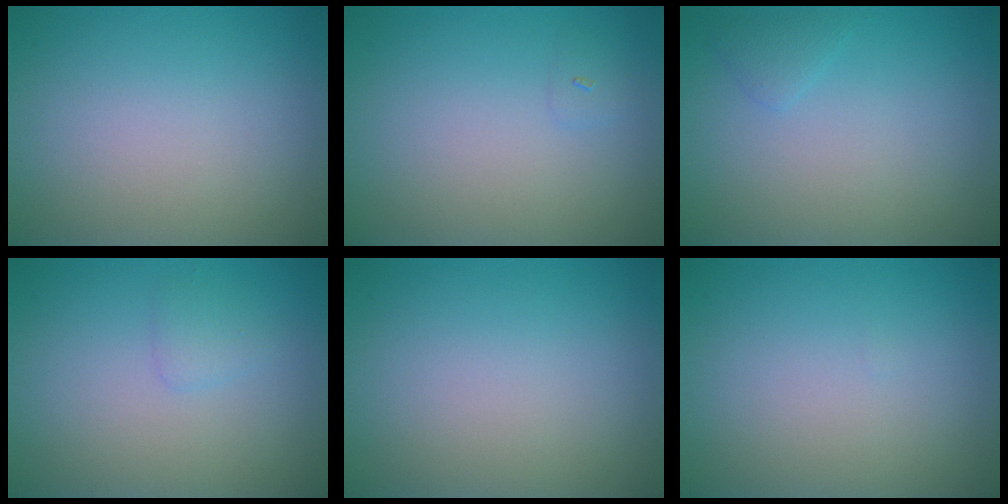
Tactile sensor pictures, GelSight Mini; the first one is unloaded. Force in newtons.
{"total": 0.6, "press": 0.6, "slide": 0.1}
{"total": 0.9, "press": 0.9, "slide": 0.1}
{"total": 0.9, "press": 0.9, "slide": 0.2}
{"total": 0.0}
{"total": 0.0}